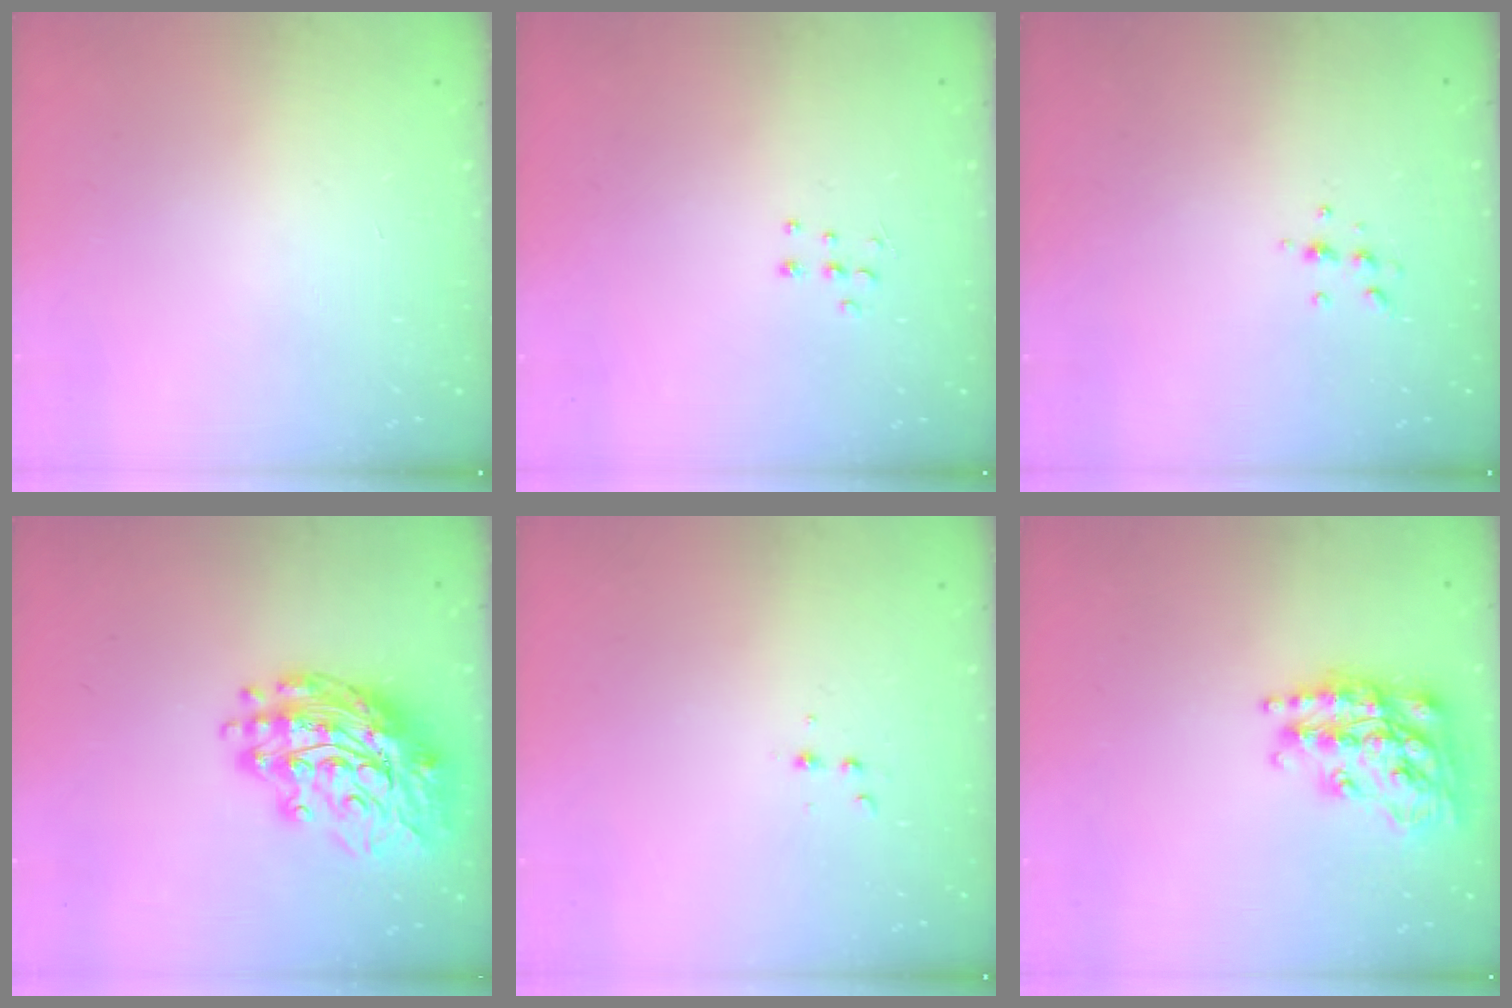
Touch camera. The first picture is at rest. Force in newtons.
{"total": 4.6, "press": 4.5, "slide": 0.7}
{"total": 5.4, "press": 5.4, "slide": 0.7}
{"total": 16.6, "press": 16.5, "slide": 1.7}
{"total": 2.9, "press": 2.7, "slide": 1.1}
{"total": 20.4, "press": 20.4, "slide": 1.4}